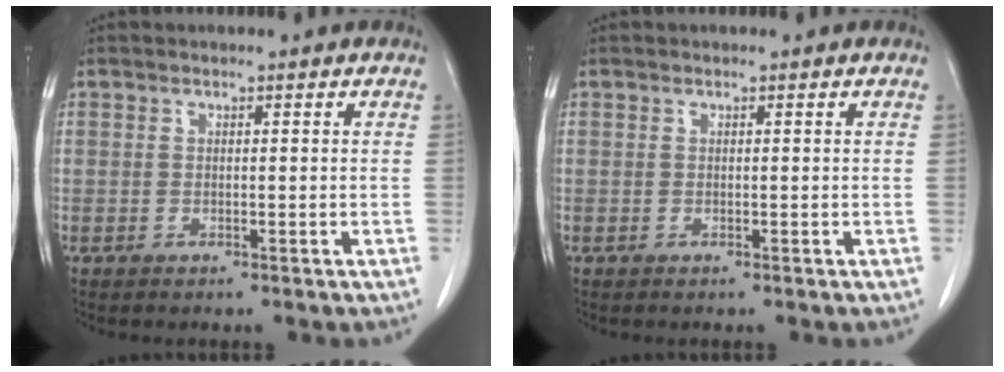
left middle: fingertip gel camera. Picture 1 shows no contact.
{"total": 0.0}